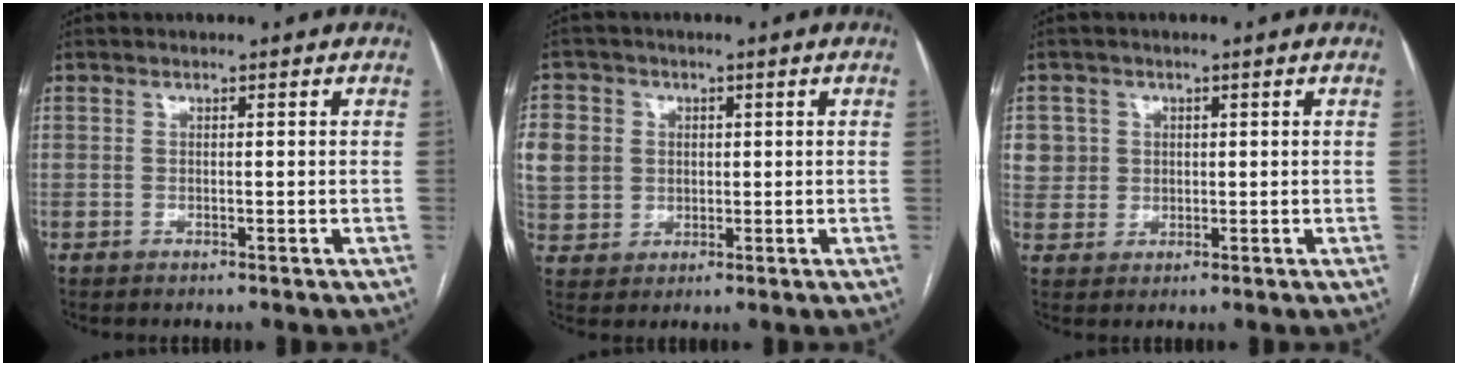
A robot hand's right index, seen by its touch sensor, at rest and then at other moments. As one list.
[{"total": 10.6, "force": [2.0, 9.7, 3.7], "torque": [-0.108, 0.025, 0.052]}, {"total": 4.6, "force": [1.4, 4.4, 0.0], "torque": [0.012, 0.006, 0.031]}]